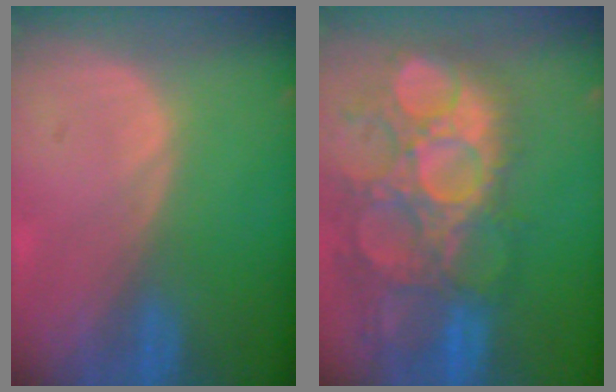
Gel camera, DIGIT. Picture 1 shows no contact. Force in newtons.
{"total": 15.0, "press": 12.6, "slide": 8.2}